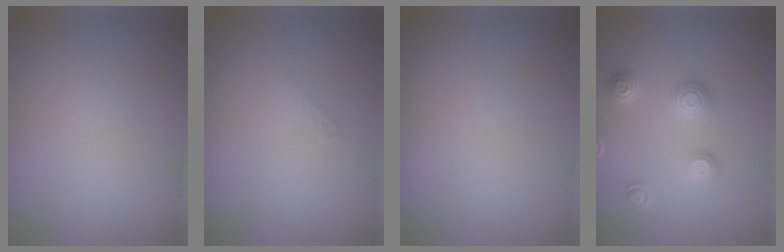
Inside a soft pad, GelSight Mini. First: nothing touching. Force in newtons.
{"total": 0.8, "press": 0.8, "slide": 0.1}
{"total": 0.0}
{"total": 3.0, "press": 2.6, "slide": 1.3}